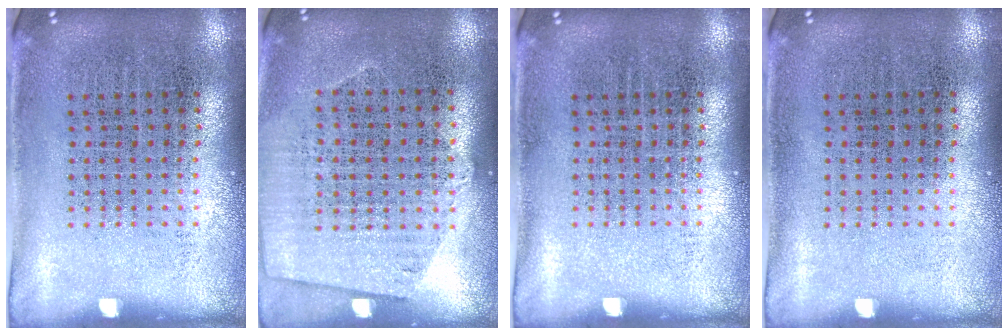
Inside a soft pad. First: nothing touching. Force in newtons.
{"total": 0.9, "press": 0.7, "slide": 0.7}
{"total": 0.0}
{"total": 0.0}